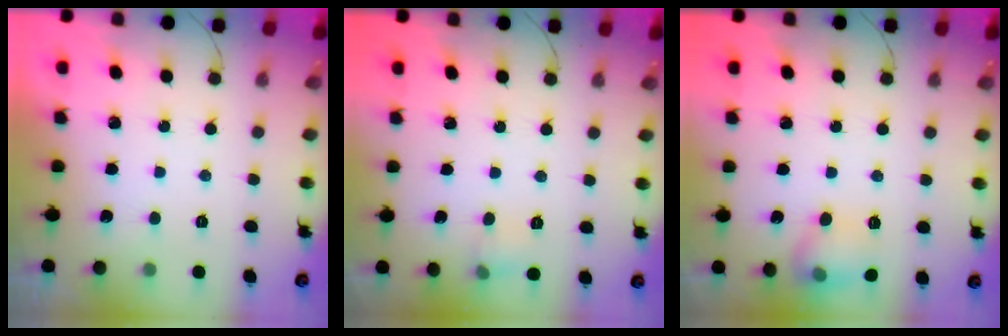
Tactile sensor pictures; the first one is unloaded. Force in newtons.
{"total": 4.9, "press": 4.7, "slide": 1.6}
{"total": 10.7, "press": 10.7, "slide": 0.8}